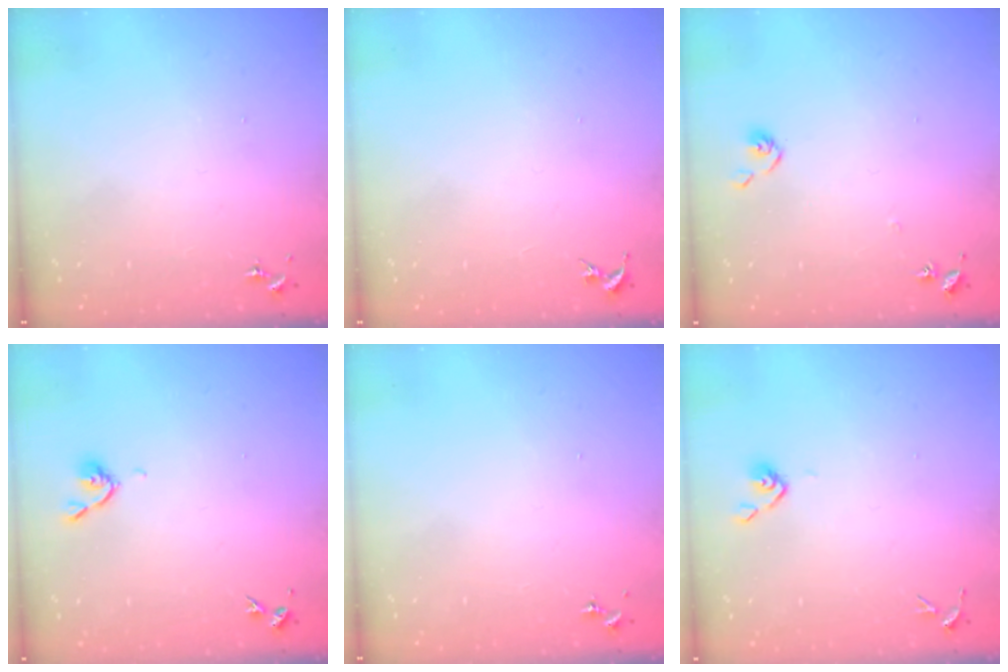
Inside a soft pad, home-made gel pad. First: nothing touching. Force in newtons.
{"total": 0.0}
{"total": 6.0, "press": 6.0, "slide": 0.6}
{"total": 5.1, "press": 5.0, "slide": 0.8}
{"total": 0.0}
{"total": 3.9, "press": 3.8, "slide": 0.8}